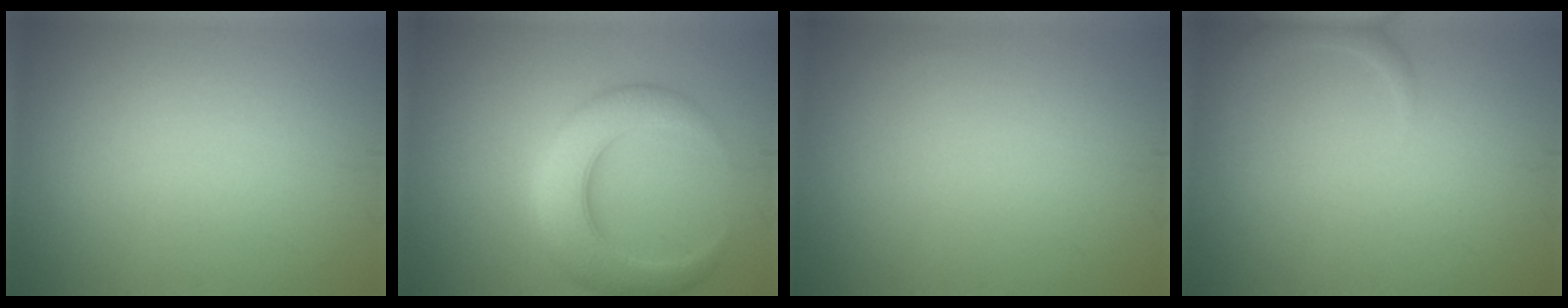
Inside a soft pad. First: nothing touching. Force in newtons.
{"total": 6.5, "press": 6.5, "slide": 0.1}
{"total": 0.0}
{"total": 1.5, "press": 1.5, "slide": 0.2}